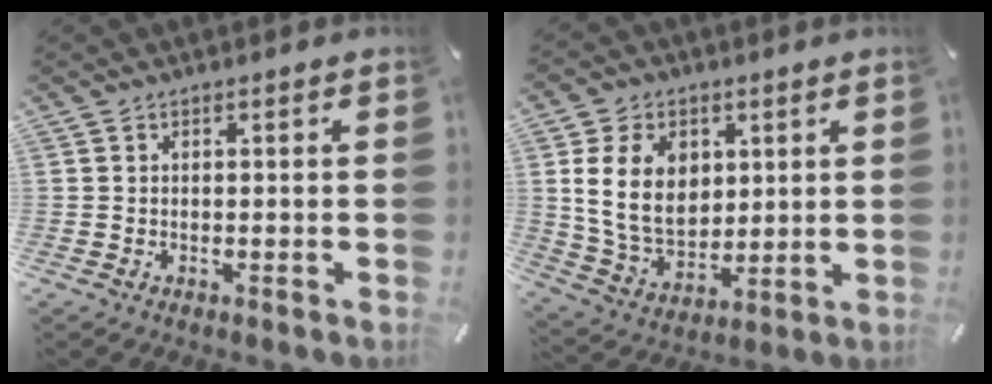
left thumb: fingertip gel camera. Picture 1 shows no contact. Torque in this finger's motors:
{"motor_torque": [2.40, 2.61, 1.72, -0.17, 0.24]}